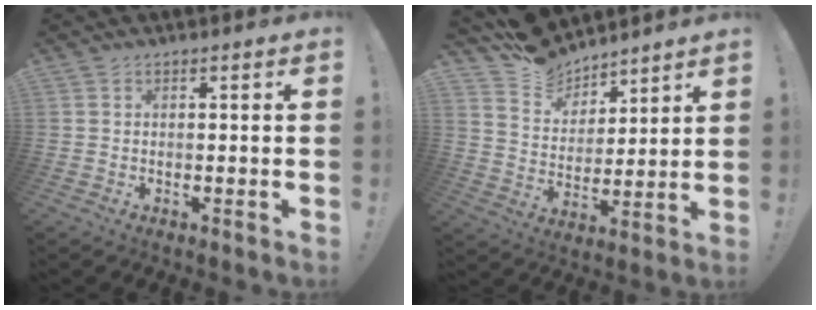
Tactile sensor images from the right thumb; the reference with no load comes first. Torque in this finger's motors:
{"motor_torque": [-0.95, 1.42, -0.06, 0.93, -0.01]}